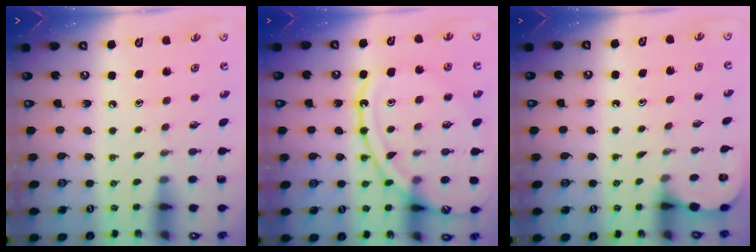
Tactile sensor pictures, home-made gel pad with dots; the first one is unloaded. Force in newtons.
{"total": 13.7, "press": 13.7, "slide": 1.1}
{"total": 3.5, "press": 3.4, "slide": 0.3}